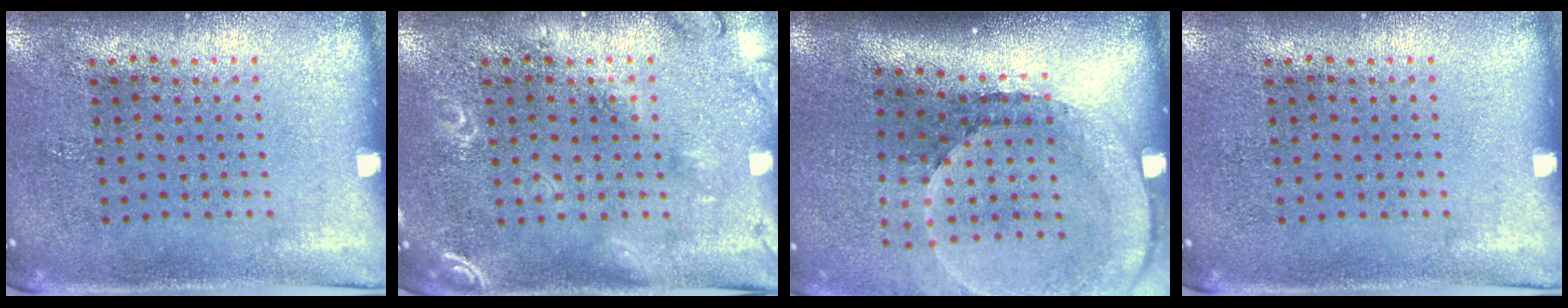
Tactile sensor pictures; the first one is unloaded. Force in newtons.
{"total": 2.8, "press": 2.7, "slide": 0.4}
{"total": 2.7, "press": 1.8, "slide": 1.9}
{"total": 0.0}